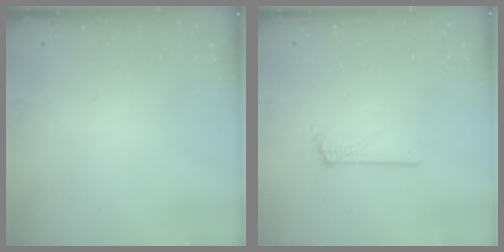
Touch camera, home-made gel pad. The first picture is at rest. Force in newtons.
{"total": 0.6, "press": 0.6, "slide": 0.1}